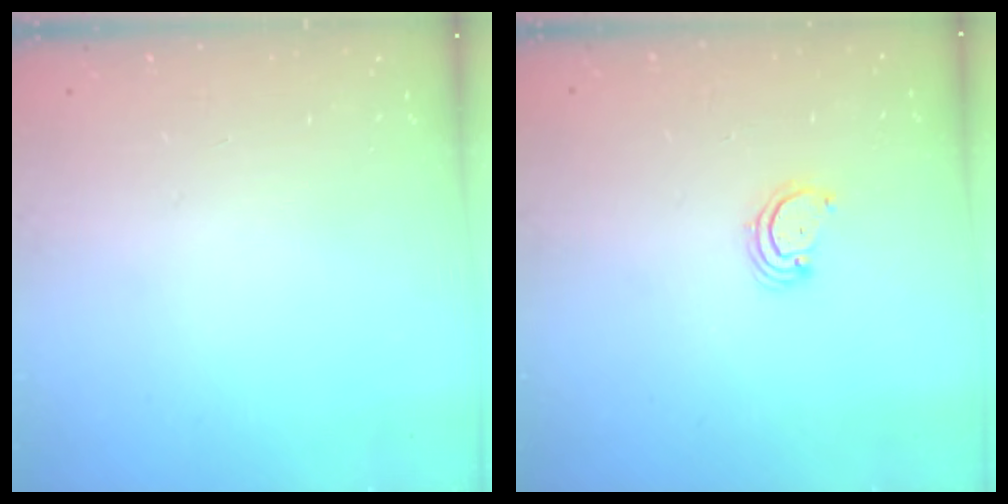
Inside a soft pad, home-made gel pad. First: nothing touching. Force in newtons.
{"total": 2.3, "press": 2.3, "slide": 0.2}